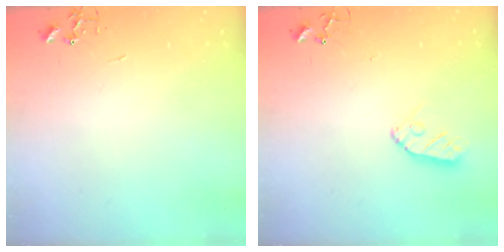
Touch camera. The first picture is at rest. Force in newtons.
{"total": 8.0, "press": 8.0, "slide": 0.5}